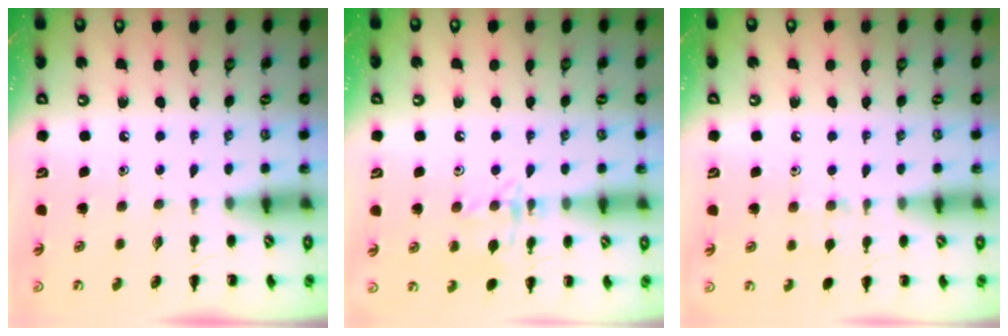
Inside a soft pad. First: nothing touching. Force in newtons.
{"total": 11.2, "press": 11.1, "slide": 0.7}
{"total": 6.5, "press": 6.0, "slide": 2.3}